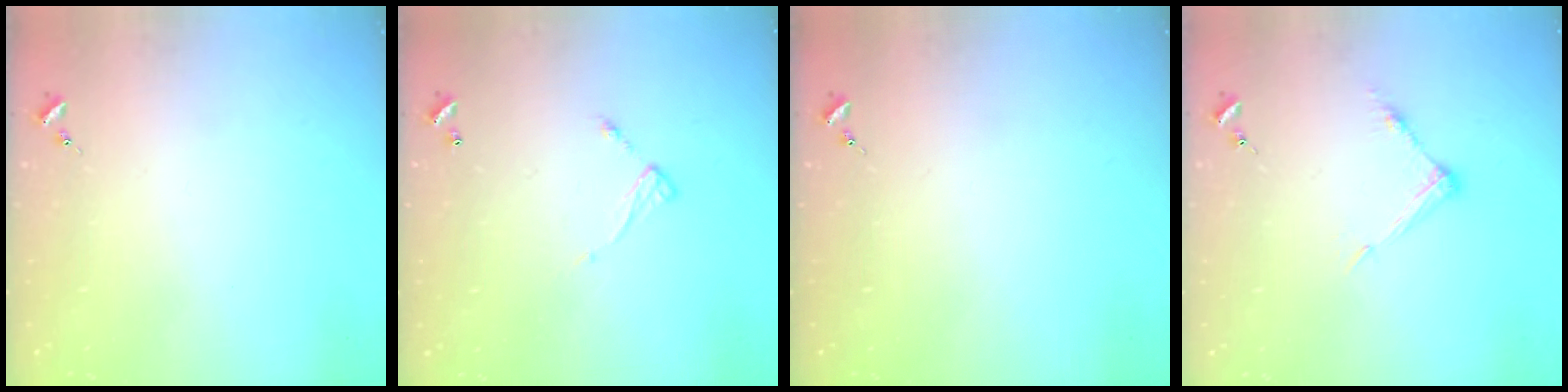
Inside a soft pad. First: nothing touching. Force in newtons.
{"total": 6.4, "press": 6.4, "slide": 0.4}
{"total": 0.0}
{"total": 6.8, "press": 6.7, "slide": 0.4}